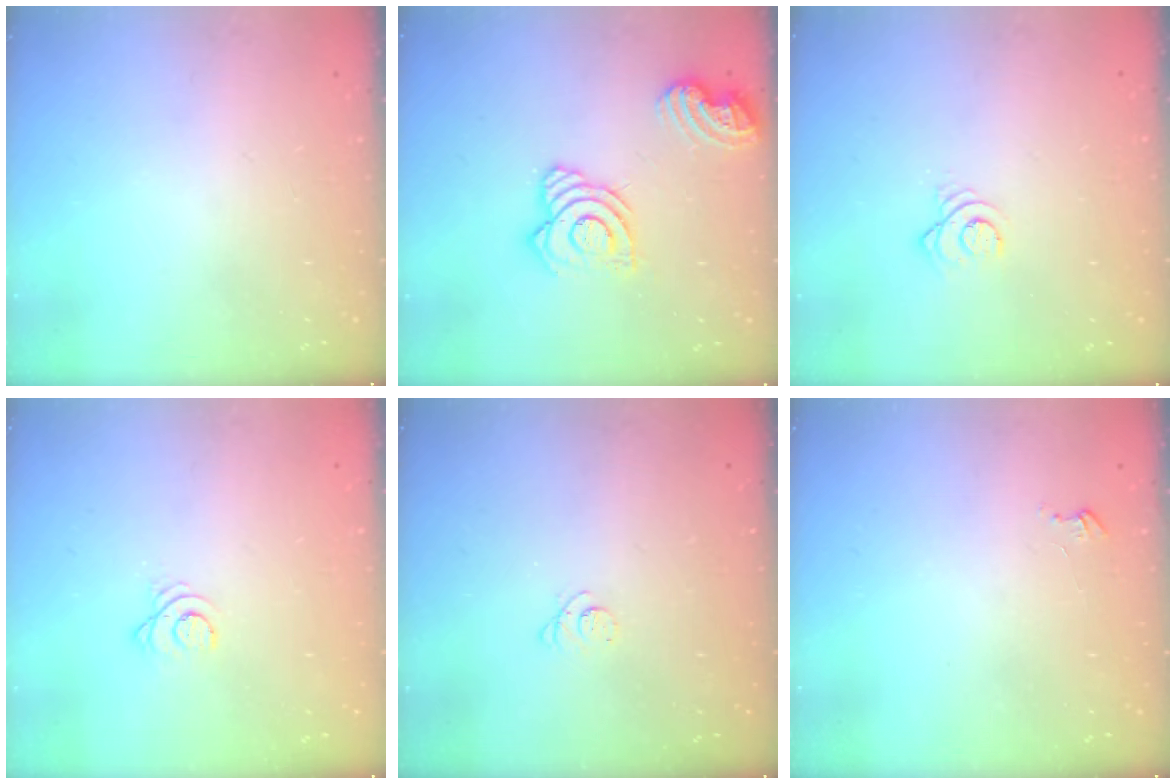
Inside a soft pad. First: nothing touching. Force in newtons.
{"total": 15.5, "press": 15.4, "slide": 1.8}
{"total": 3.6, "press": 3.6, "slide": 0.2}
{"total": 2.7, "press": 2.7, "slide": 0.3}
{"total": 2.5, "press": 2.5, "slide": 0.3}
{"total": 2.6, "press": 2.6, "slide": 0.3}